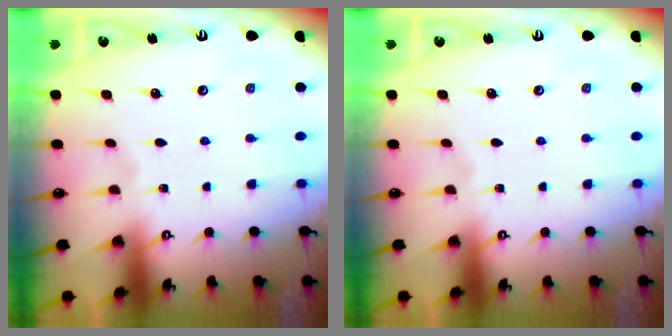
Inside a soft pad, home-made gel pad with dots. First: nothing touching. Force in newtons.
{"total": 0.0}